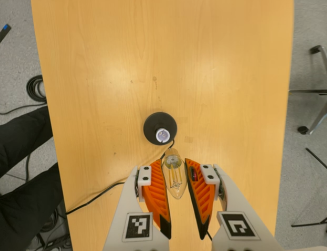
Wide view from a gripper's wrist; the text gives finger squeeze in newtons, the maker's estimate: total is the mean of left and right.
{"total": 12.5, "left": 13.8, "right": 11.1}